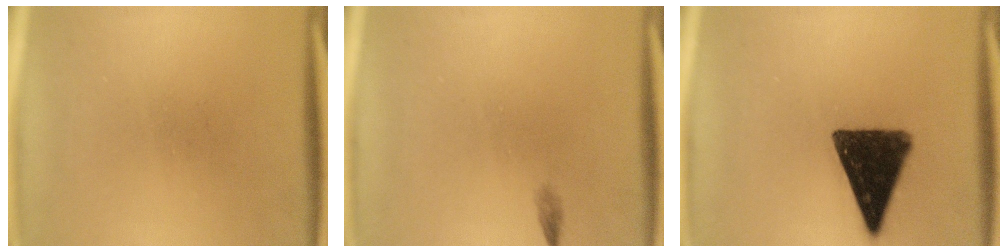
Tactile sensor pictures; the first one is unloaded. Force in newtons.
{"total": 0.6}
{"total": 14.2}